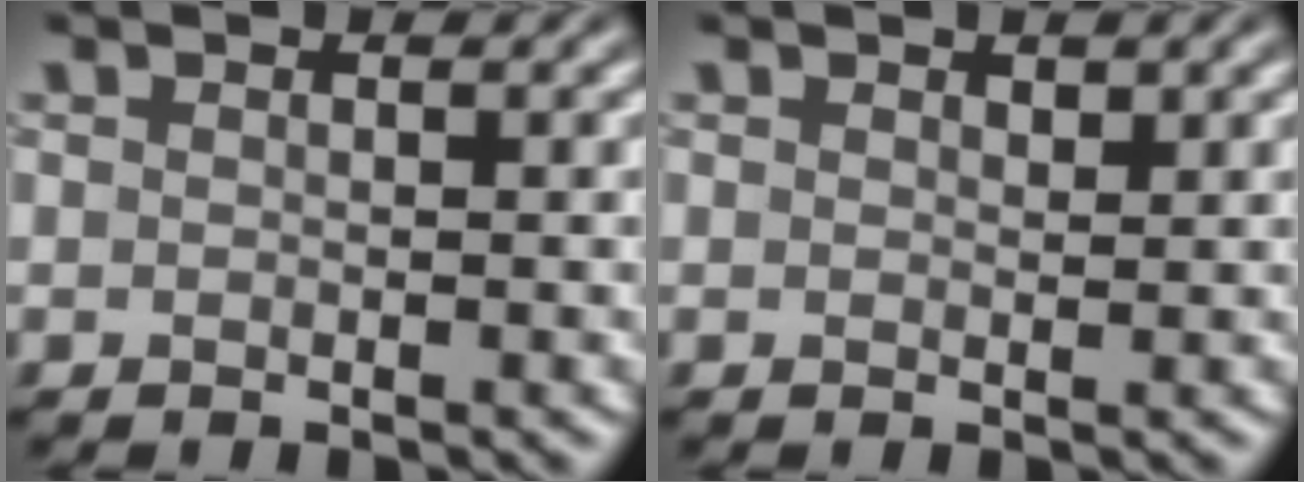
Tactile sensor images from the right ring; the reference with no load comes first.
{"total": 0.7, "force": [0.5, 0.3, 0.3], "torque": [-0.003, -0.002, 0.010]}